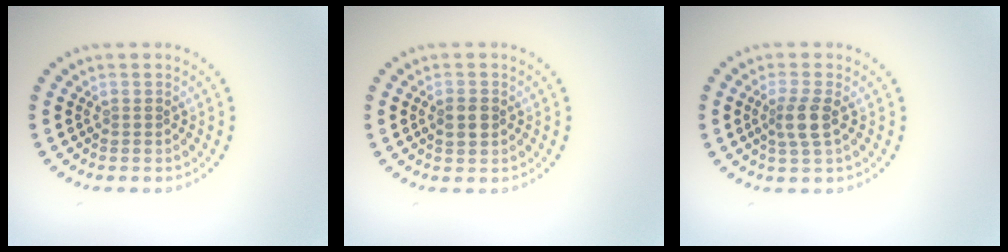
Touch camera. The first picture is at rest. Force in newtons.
{"total": 1.8, "press": 1.8, "slide": 0.2}
{"total": 2.5, "press": 2.0, "slide": 1.4}